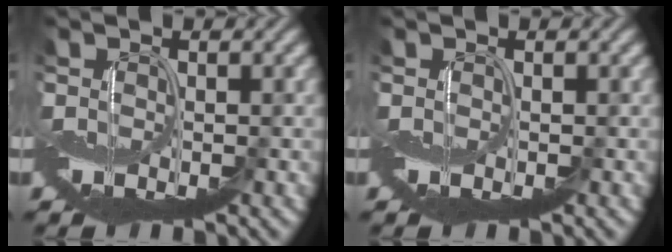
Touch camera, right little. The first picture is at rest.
{"total": 0.0}